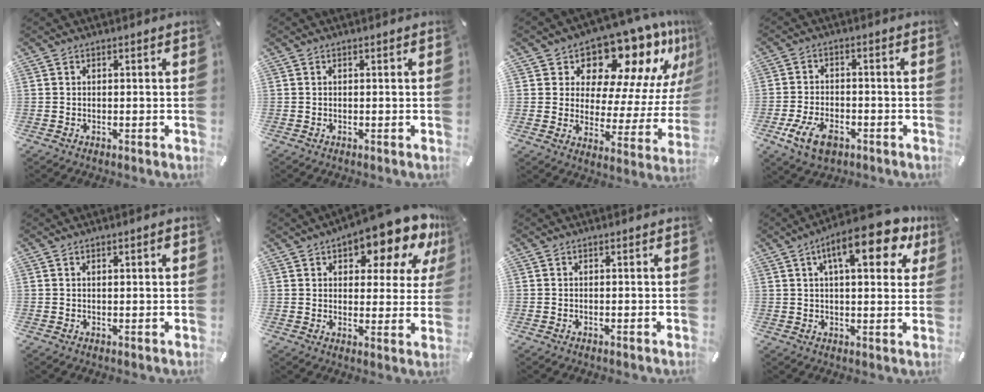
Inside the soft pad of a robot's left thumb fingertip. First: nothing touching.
{"total": 0.0}
{"total": 15.1, "force": [12.2, 6.8, 5.6], "torque": [-0.079, -0.117, 0.201]}
{"total": 8.6, "force": [-3.9, 5.2, 5.6], "torque": [-0.131, 0.007, -0.073]}
{"total": 1.3, "force": [0.6, 0.3, 1.1], "torque": [-0.022, 0.002, 0.009]}
{"total": 14.1, "force": [10.5, 5.3, 7.8], "torque": [-0.105, -0.080, 0.175]}
{"total": 0.0}
{"total": 15.9, "force": [7.7, 5.4, 12.8], "torque": [-0.191, -0.020, 0.117]}